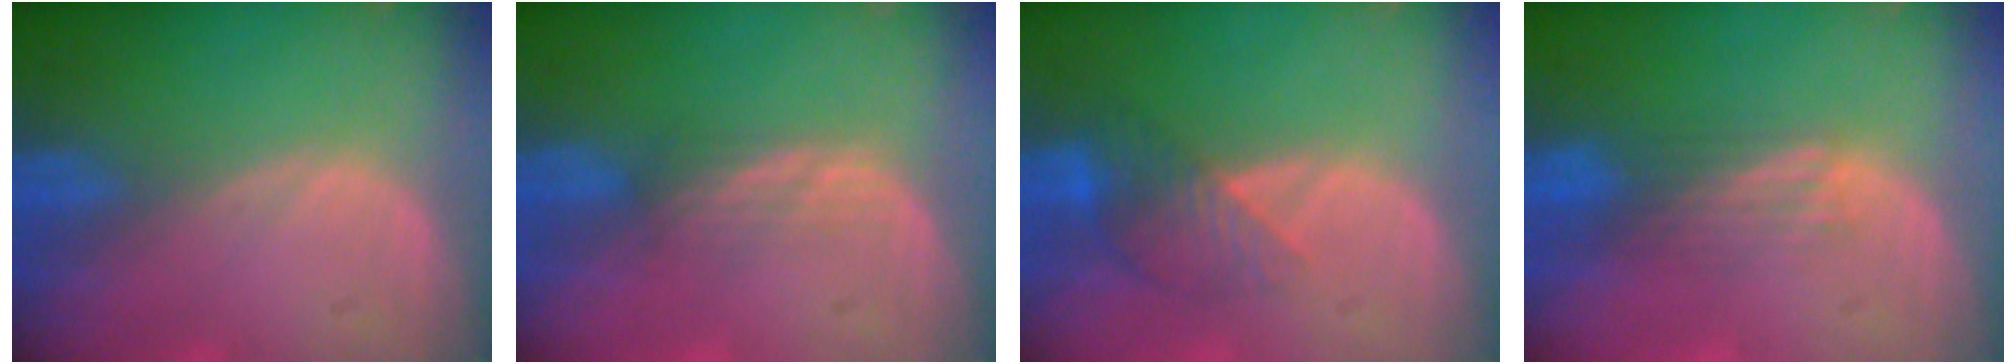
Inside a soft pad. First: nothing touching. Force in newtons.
{"total": 2.3, "press": 2.2, "slide": 0.6}
{"total": 4.2, "press": 4.2, "slide": 0.4}
{"total": 4.1, "press": 3.4, "slide": 2.3}